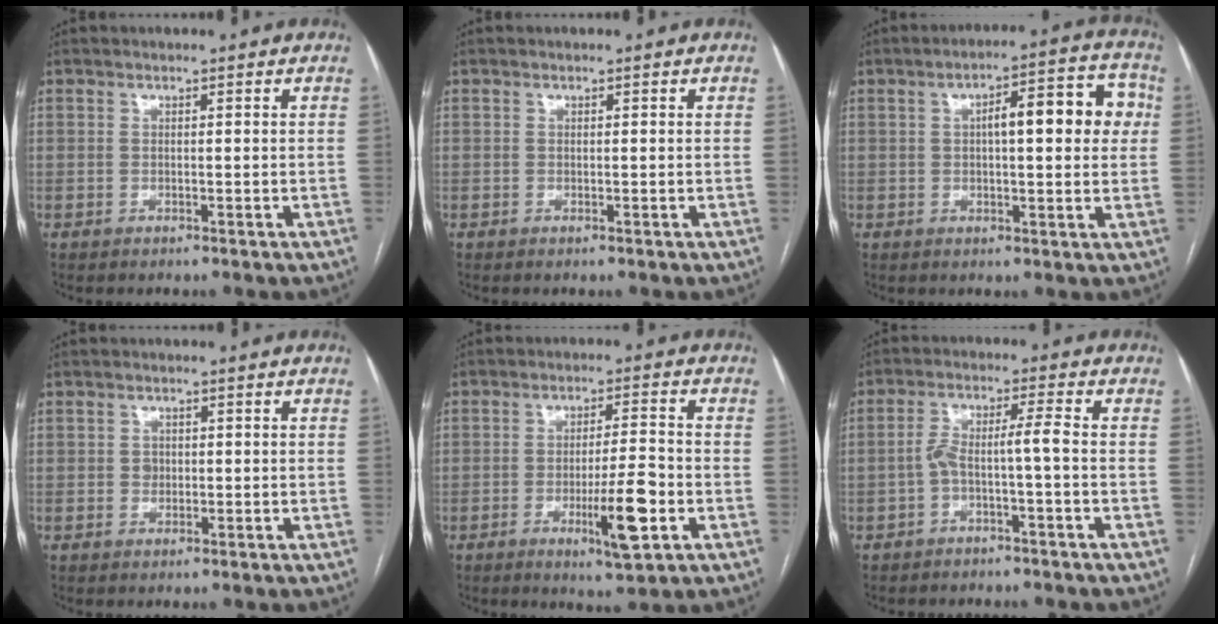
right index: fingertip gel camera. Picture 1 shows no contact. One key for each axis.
{"total": 0.0}
{"total": 10.6, "fx": 1.7, "fy": 3.1, "fz": 10.0, "tx": -0.130, "ty": 0.035, "tz": 0.021}
{"total": 1.4, "fx": 0.0, "fy": 1.3, "fz": 0.7, "tx": -0.010, "ty": 0.003, "tz": 0.002}
{"total": 8.7, "fx": -3.1, "fy": 1.2, "fz": 8.0, "tx": -0.130, "ty": -0.007, "tz": -0.045}
{"total": 4.5, "fx": -1.6, "fy": -0.2, "fz": 4.2, "tx": -0.086, "ty": 0.024, "tz": -0.026}